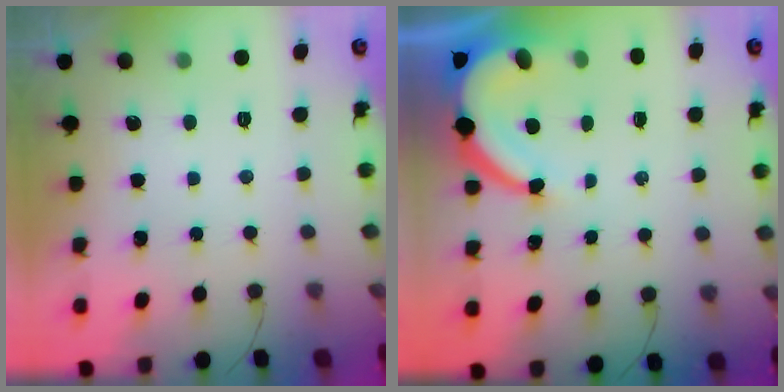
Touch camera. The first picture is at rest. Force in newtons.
{"total": 8.5, "press": 8.5, "slide": 0.8}